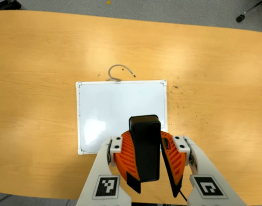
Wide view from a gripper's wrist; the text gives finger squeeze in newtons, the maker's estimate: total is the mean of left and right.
{"total": 10.9, "left": 10.6, "right": 11.3}